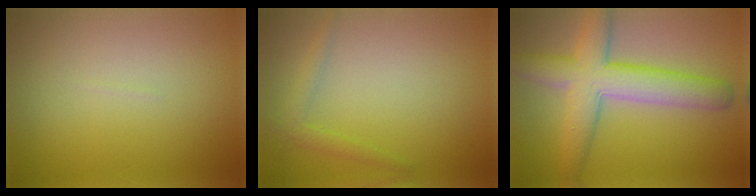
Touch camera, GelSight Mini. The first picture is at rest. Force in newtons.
{"total": 1.6, "press": 1.6, "slide": 0.1}
{"total": 7.2, "press": 7.2, "slide": 0.3}